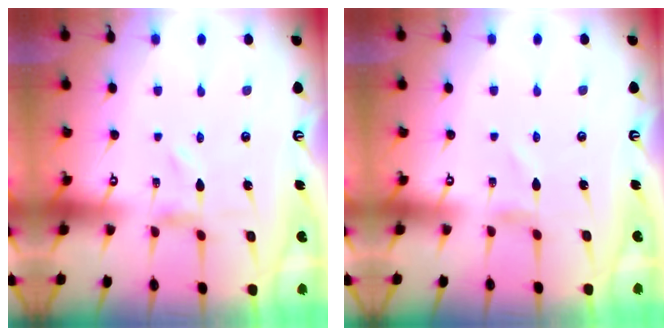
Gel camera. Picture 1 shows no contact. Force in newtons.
{"total": 0.7, "press": 0.7, "slide": 0.2}